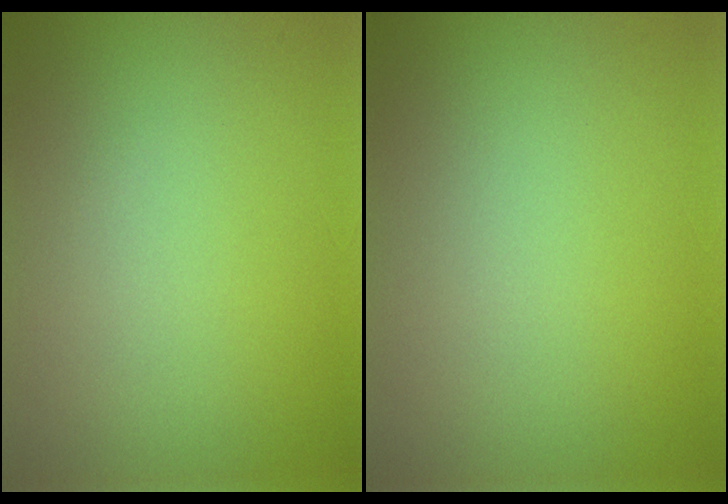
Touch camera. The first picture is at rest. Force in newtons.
{"total": 0.0}